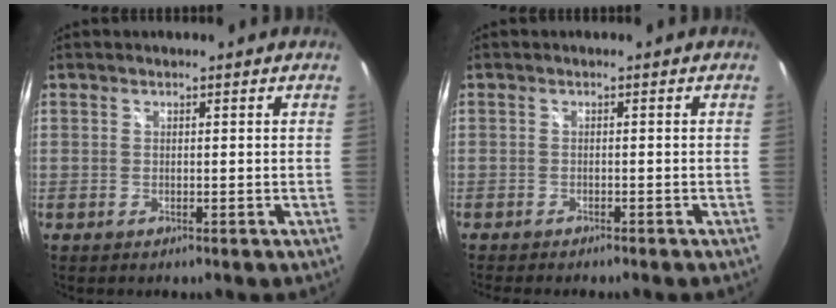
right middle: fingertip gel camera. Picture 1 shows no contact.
{"total": 3.1, "force": [-2.8, 0.1, 1.3], "torque": [-0.027, -0.013, -0.045]}